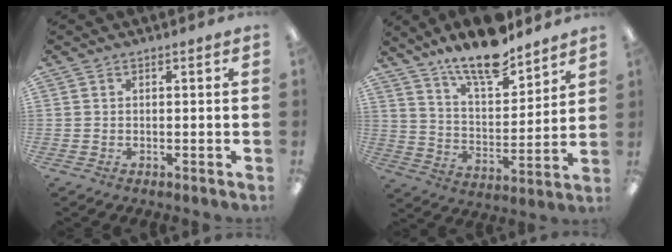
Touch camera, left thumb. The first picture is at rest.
{"total": 14.6, "force": [12.5, 3.8, 6.5], "torque": [-0.115, -0.083, 0.218]}